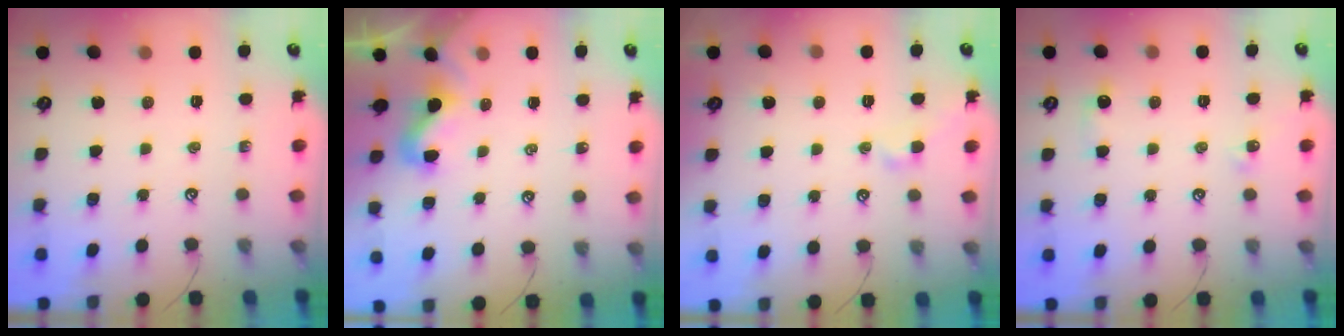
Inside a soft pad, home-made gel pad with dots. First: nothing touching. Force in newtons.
{"total": 2.2, "press": 2.2, "slide": 0.4}
{"total": 1.6, "press": 1.5, "slide": 0.6}
{"total": 3.4, "press": 3.4, "slide": 0.6}